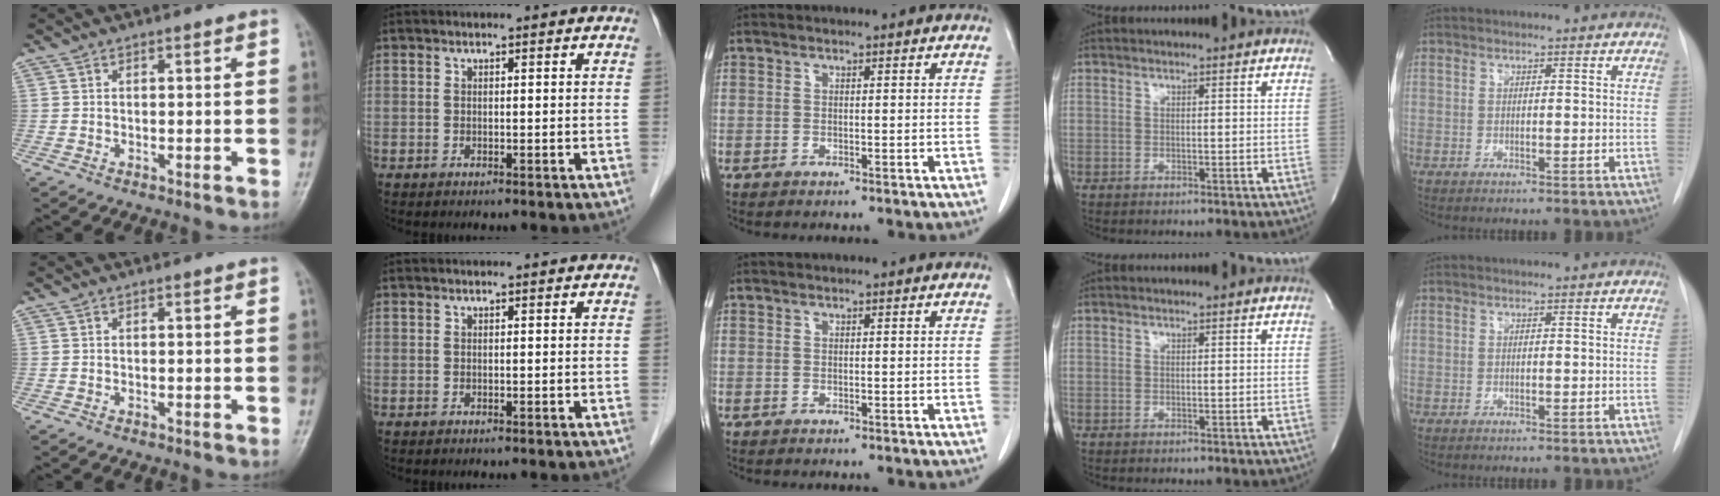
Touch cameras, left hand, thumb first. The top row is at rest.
{}